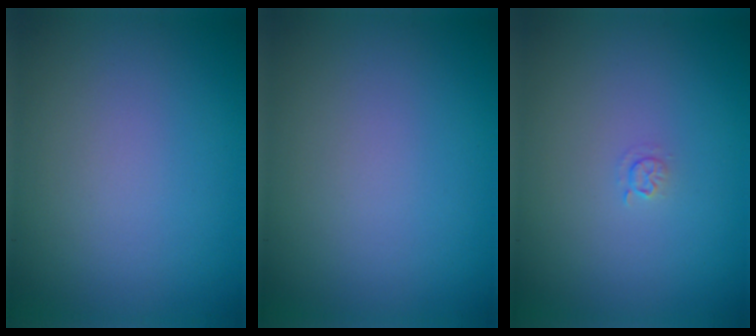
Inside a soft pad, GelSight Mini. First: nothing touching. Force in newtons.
{"total": 0.0}
{"total": 0.7, "press": 0.3, "slide": 0.6}